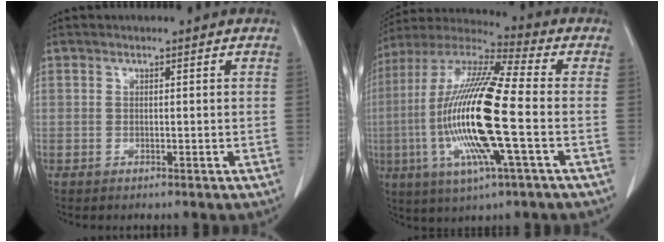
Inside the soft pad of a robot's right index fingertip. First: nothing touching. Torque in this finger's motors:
{"motor_torque": [2.14, 0.00, 1.03, 0.21]}